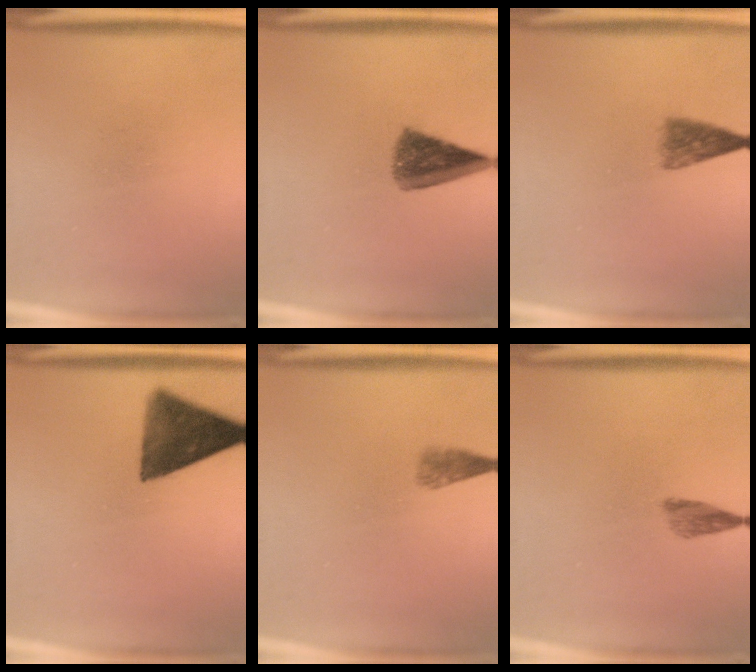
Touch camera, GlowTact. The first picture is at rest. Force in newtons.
{"total": 7.3}
{"total": 3.5}
{"total": 11.6}
{"total": 1.9}
{"total": 2.1}